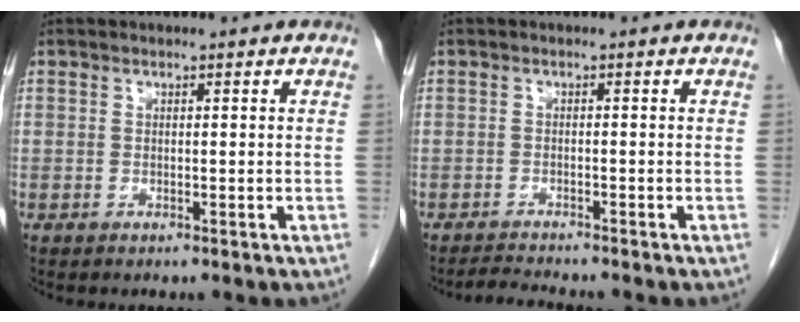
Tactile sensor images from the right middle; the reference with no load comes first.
{"total": 3.0, "force": [-2.9, -0.6, 0.6], "torque": [-0.017, -0.017, -0.050]}